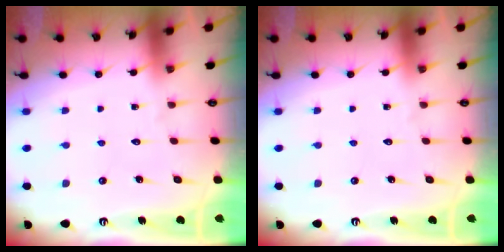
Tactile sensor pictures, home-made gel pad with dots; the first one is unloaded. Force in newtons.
{"total": 0.0}